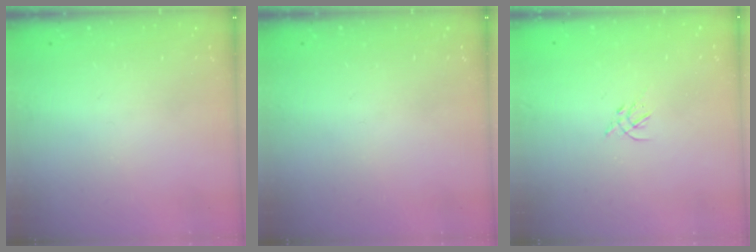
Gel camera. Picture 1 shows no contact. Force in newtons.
{"total": 0.0}
{"total": 1.4, "press": 1.3, "slide": 0.5}